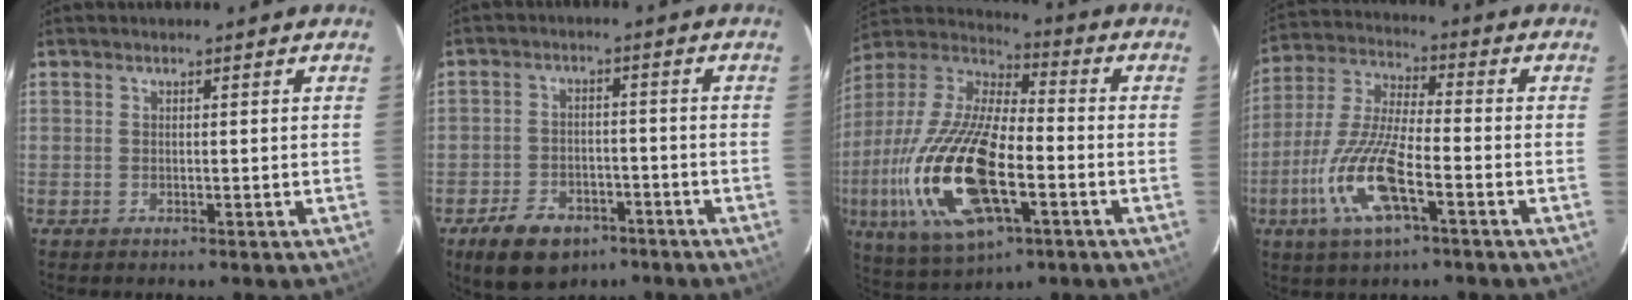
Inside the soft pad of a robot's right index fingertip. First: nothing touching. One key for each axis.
{"total": 10.5, "fx": -6.5, "fy": 6.7, "fz": 4.7, "tx": -0.116, "ty": 0.010, "tz": -0.092}
{"total": 23.9, "fx": -6.7, "fy": 9.8, "fz": 20.8, "tx": -0.444, "ty": -0.030, "tz": -0.122}
{"total": 14.4, "fx": -6.0, "fy": 3.9, "fz": 12.5, "tx": -0.274, "ty": -0.010, "tz": -0.121}